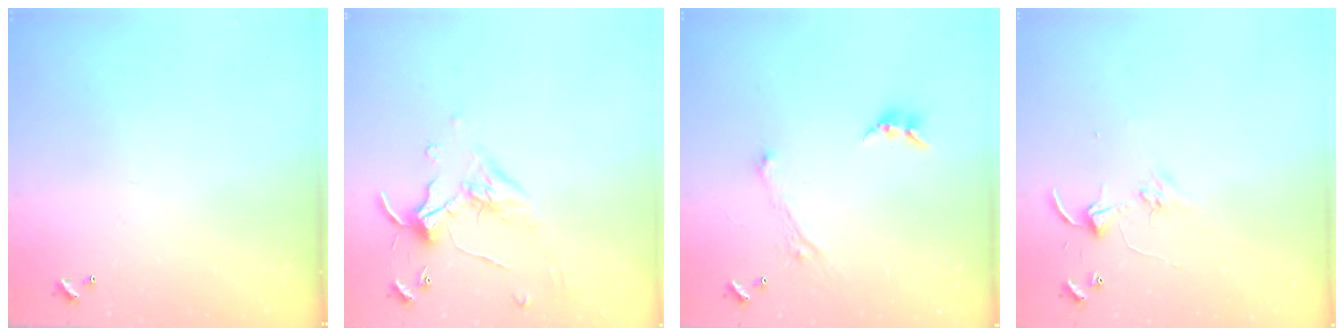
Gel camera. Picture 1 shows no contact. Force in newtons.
{"total": 0.0}
{"total": 2.8, "press": 2.8, "slide": 0.1}
{"total": 4.4, "press": 4.4, "slide": 0.5}